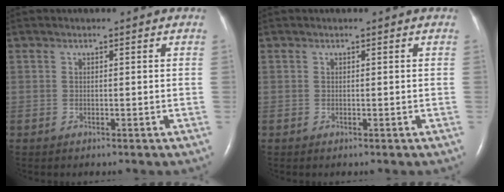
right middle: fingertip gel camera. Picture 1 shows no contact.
{"total": 0.0}